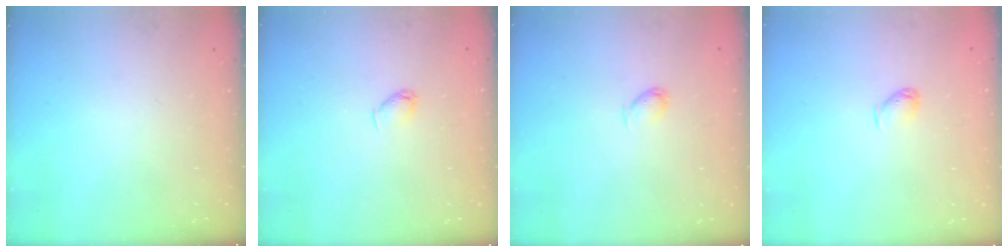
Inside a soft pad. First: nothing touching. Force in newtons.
{"total": 3.1, "press": 3.0, "slide": 0.6}
{"total": 3.1, "press": 3.1, "slide": 0.6}
{"total": 4.0, "press": 3.9, "slide": 0.7}